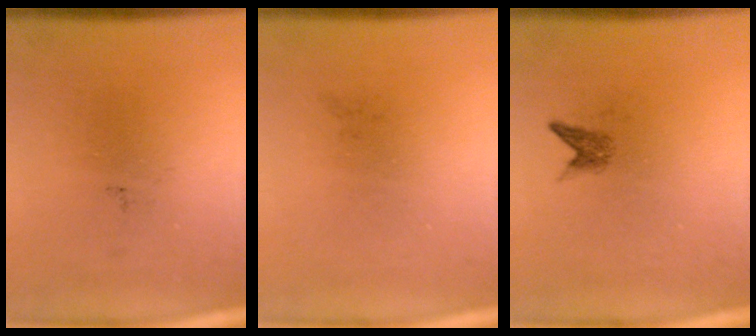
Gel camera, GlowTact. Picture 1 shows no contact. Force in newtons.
{"total": 0.0}
{"total": 1.3}